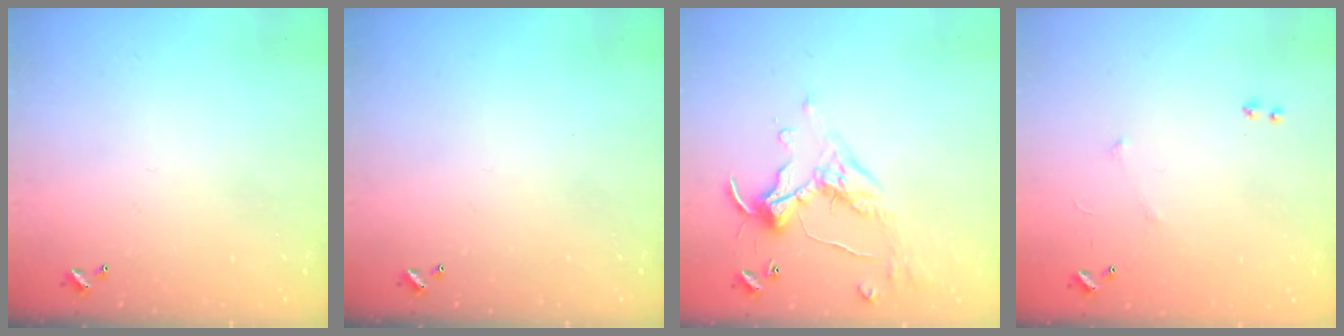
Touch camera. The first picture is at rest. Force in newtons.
{"total": 0.0}
{"total": 1.5, "press": 1.5, "slide": 0.2}
{"total": 5.2, "press": 5.1, "slide": 0.9}